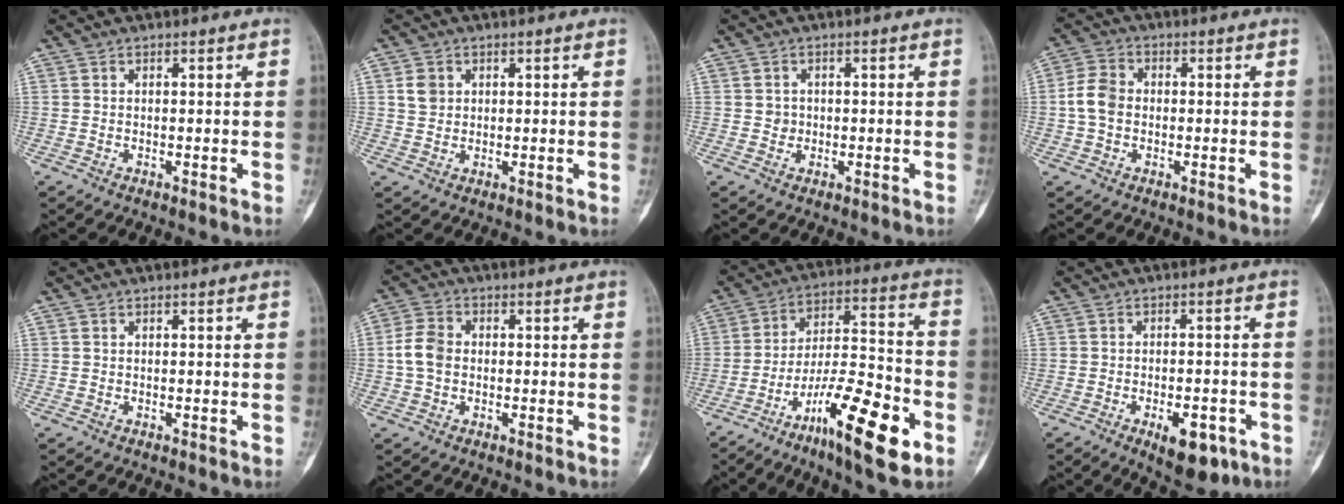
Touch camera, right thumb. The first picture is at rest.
{"total": 3.2, "force": [1.0, 2.7, 1.4], "torque": [-0.014, 0.000, 0.021]}
{"total": 1.8, "force": [-0.1, 1.7, 0.5], "torque": [0.002, 0.005, -0.002]}
{"total": 5.8, "force": [-0.2, 4.4, 3.8], "torque": [-0.072, 0.013, -0.012]}
{"total": 0.0}
{"total": 5.6, "force": [-0.1, 4.3, 3.7], "torque": [-0.073, 0.012, -0.008]}
{"total": 19.1, "force": [-9.4, 5.0, 16.0], "torque": [-0.267, 0.060, -0.152]}
{"total": 8.5, "force": [-4.0, 3.9, 6.4], "torque": [-0.076, 0.012, -0.049]}